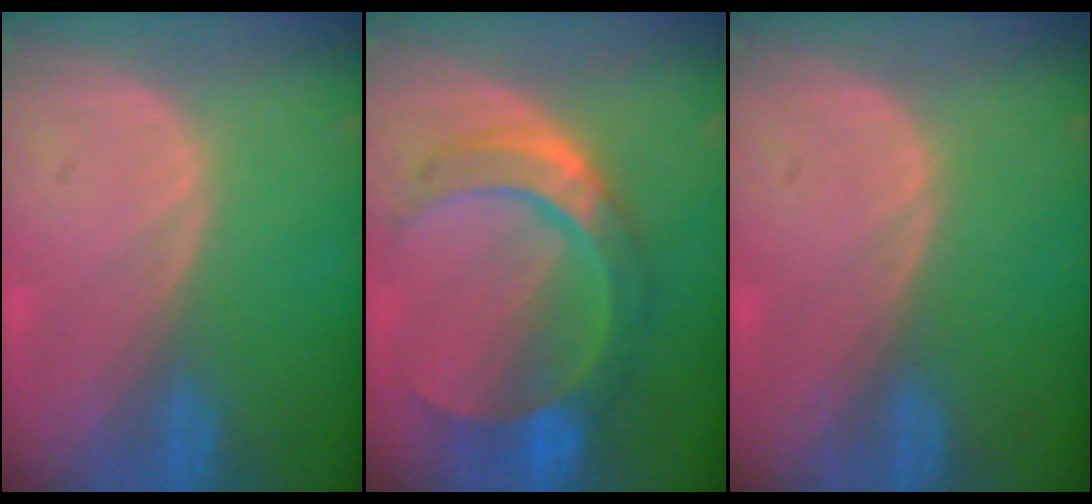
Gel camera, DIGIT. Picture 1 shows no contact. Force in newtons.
{"total": 9.1, "press": 9.1, "slide": 0.8}
{"total": 0.0}